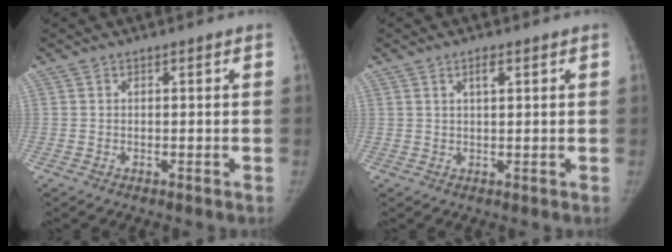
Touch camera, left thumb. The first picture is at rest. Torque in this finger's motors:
{"motor_torque": [0.47, 0.33, 0.59, -0.59, 0.12]}